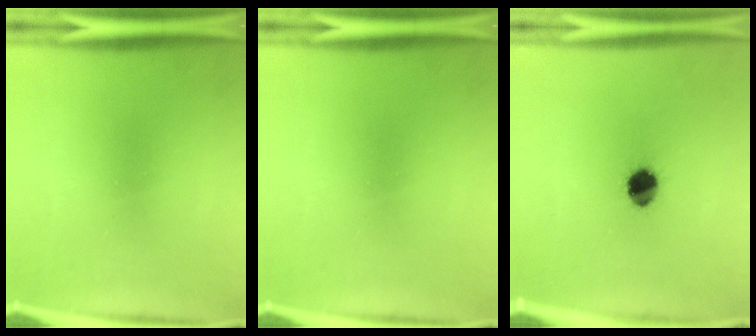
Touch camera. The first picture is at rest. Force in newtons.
{"total": 0.0}
{"total": 7.9}